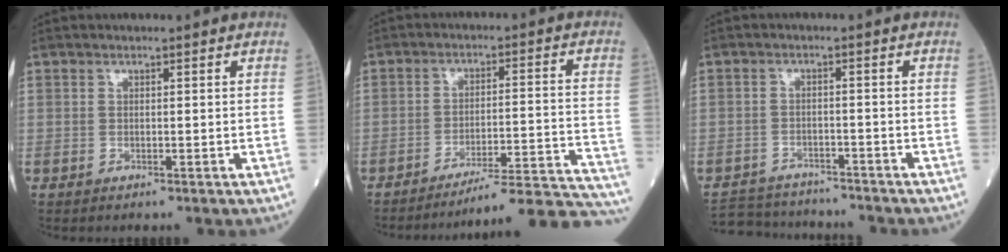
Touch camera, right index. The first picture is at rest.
{"total": 20.1, "force": [-19.5, -1.3, 4.6], "torque": [-0.004, 0.010, -0.259]}
{"total": 9.0, "force": [-8.6, 2.4, 1.4], "torque": [-0.021, 0.007, -0.128]}